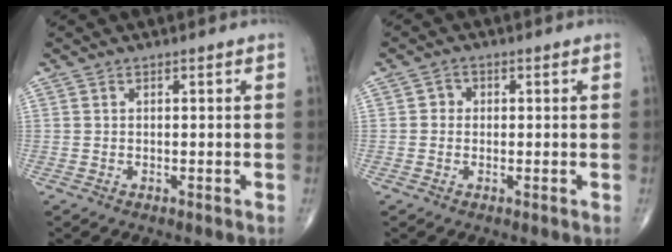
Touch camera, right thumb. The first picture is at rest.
{"total": 1.8, "force": [0.0, 1.6, 0.7], "torque": [0.002, 0.006, -0.006]}